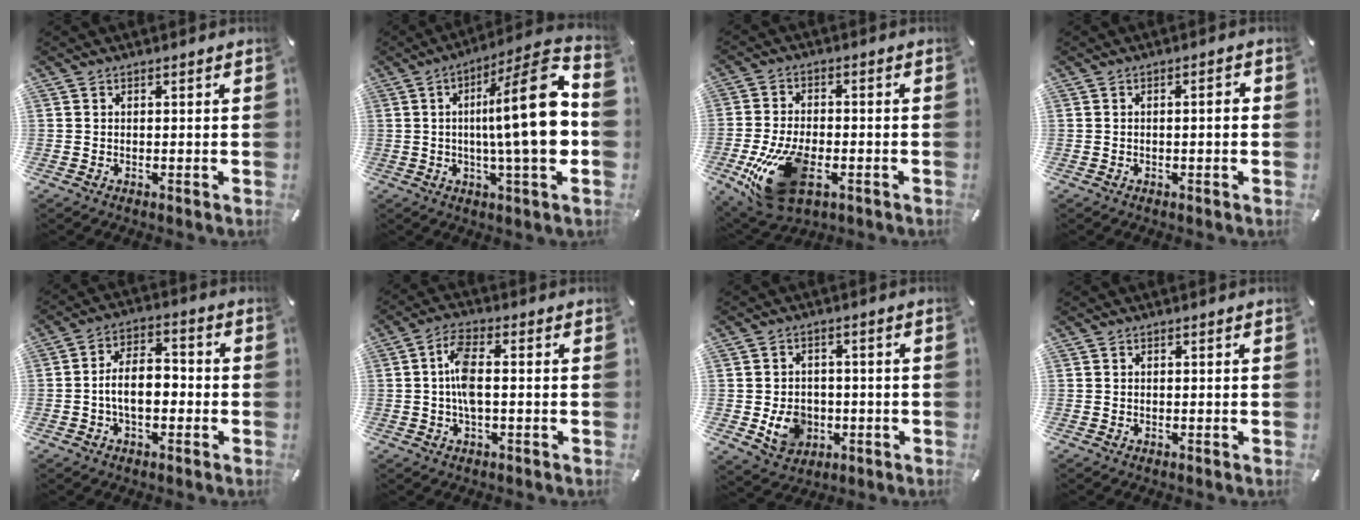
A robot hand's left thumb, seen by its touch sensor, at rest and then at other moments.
{"total": 20.5, "force": [0.2, 2.9, 20.2], "torque": [-0.298, -0.005, -0.013]}
{"total": 16.6, "force": [-5.7, 9.1, 12.7], "torque": [-0.251, 0.008, -0.088]}
{"total": 2.0, "force": [-0.2, 0.5, 1.9], "torque": [-0.034, 0.005, -0.006]}
{"total": 8.8, "force": [-2.3, 5.2, 6.7], "torque": [-0.114, 0.018, -0.042]}
{"total": 6.9, "force": [-0.4, 2.7, 6.4], "torque": [-0.135, 0.002, -0.011]}
{"total": 8.0, "force": [-1.7, 6.9, 3.6], "torque": [-0.068, 0.012, -0.026]}
{"total": 0.0}